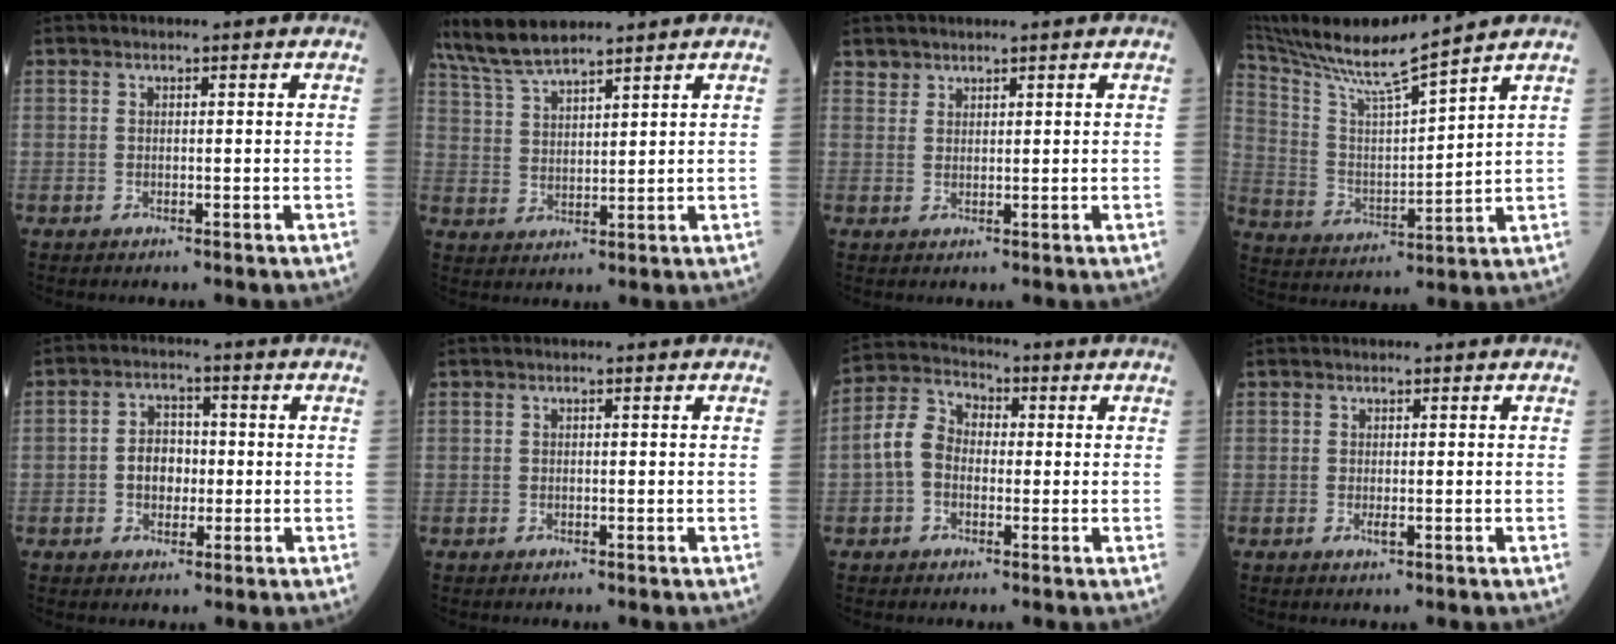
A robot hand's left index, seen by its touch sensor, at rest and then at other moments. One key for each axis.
{"total": 8.8, "fx": 7.7, "fy": 0.9, "fz": 4.0, "tx": -0.094, "ty": 0.019, "tz": 0.154}
{"total": 1.5, "fx": 1.4, "fy": 0.5, "fz": -0.2, "tx": 0.002, "ty": 0.007, "tz": 0.029}
{"total": 13.9, "fx": 12.6, "fy": -1.7, "fz": 5.7, "tx": -0.125, "ty": -0.002, "tz": 0.238}
{"total": 4.8, "fx": -0.8, "fy": 3.6, "fz": 3.2, "tx": -0.063, "ty": 0.013, "tz": -0.015}
{"total": 0.0}
{"total": 6.6, "fx": -0.9, "fy": 4.9, "fz": 4.3, "tx": -0.106, "ty": 0.028, "tz": -0.027}
{"total": 0.6, "fx": 0.0, "fy": 0.2, "fz": 0.6, "tx": -0.012, "ty": -0.003, "tz": 0.002}